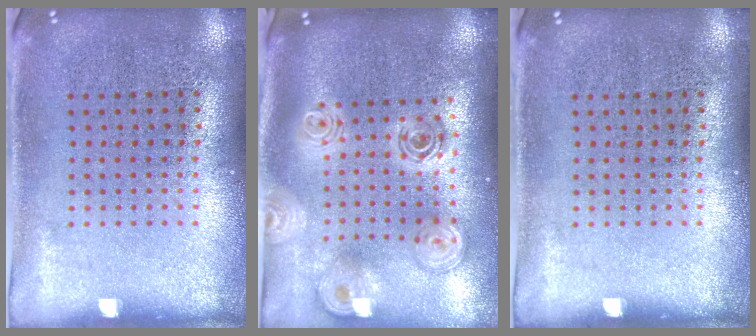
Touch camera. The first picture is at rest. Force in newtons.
{"total": 2.6, "press": 1.9, "slide": 1.8}
{"total": 0.0}